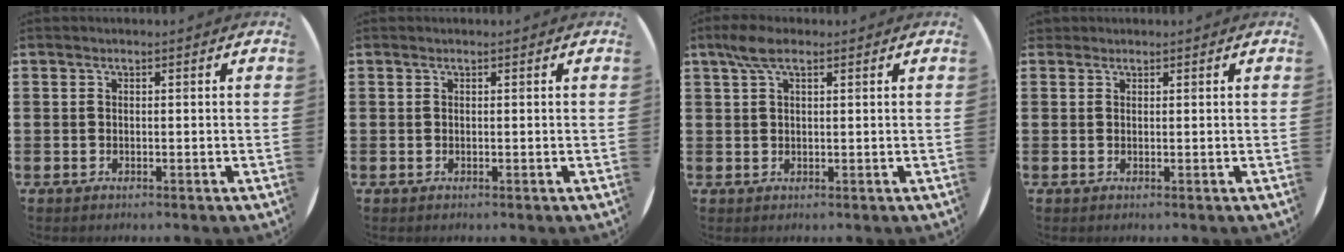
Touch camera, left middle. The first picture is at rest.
{"total": 0.0}
{"total": 3.5, "force": [2.0, 1.3, 2.6], "torque": [-0.054, 0.008, 0.036]}
{"total": 0.7, "force": [0.6, 0.3, -0.1], "torque": [0.002, 0.003, 0.011]}